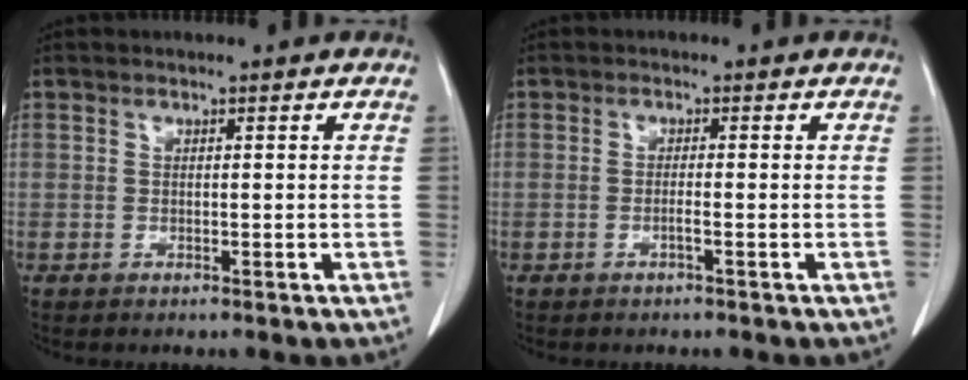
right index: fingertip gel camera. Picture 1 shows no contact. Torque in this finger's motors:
{"motor_torque": [-0.12, 0.08, -0.06, 0.01]}